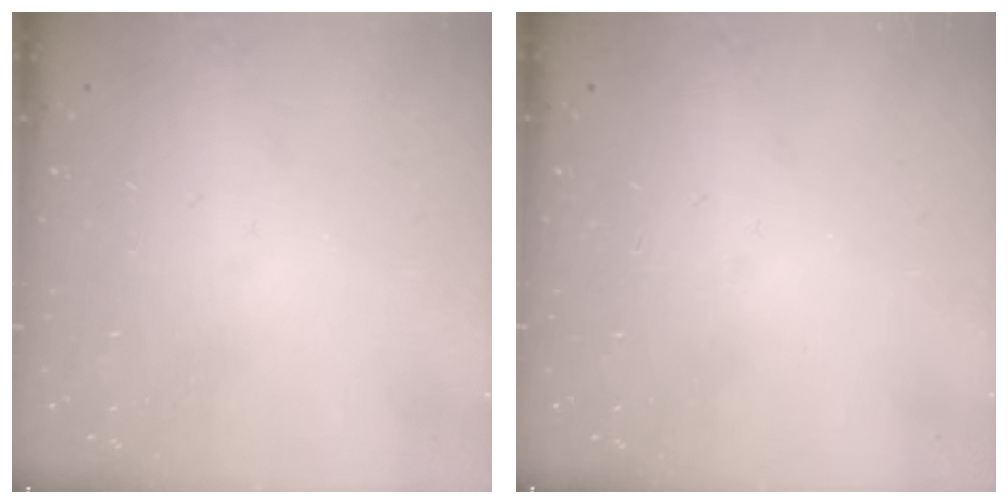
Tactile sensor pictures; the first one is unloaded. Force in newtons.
{"total": 0.0}